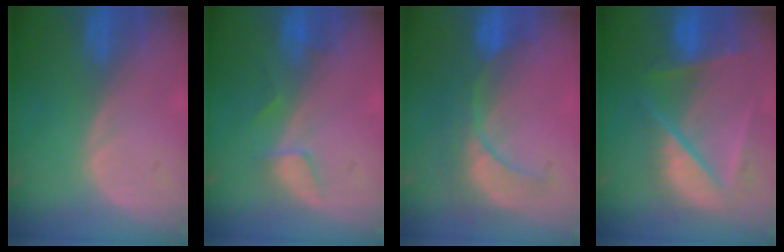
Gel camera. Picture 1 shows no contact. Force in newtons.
{"total": 2.8, "press": 2.7, "slide": 0.4}
{"total": 8.0, "press": 7.9, "slide": 1.3}
{"total": 9.8, "press": 8.3, "slide": 5.2}